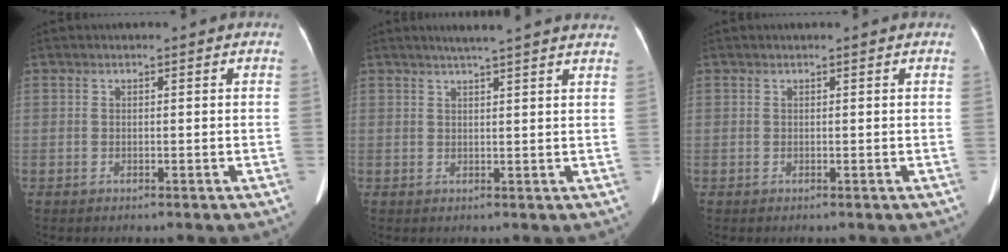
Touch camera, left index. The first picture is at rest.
{"total": 11.4, "force": [10.0, 0.1, 5.5], "torque": [-0.078, 0.020, 0.110]}
{"total": 0.8, "force": [0.8, 0.0, 0.3], "torque": [-0.005, 0.008, 0.011]}